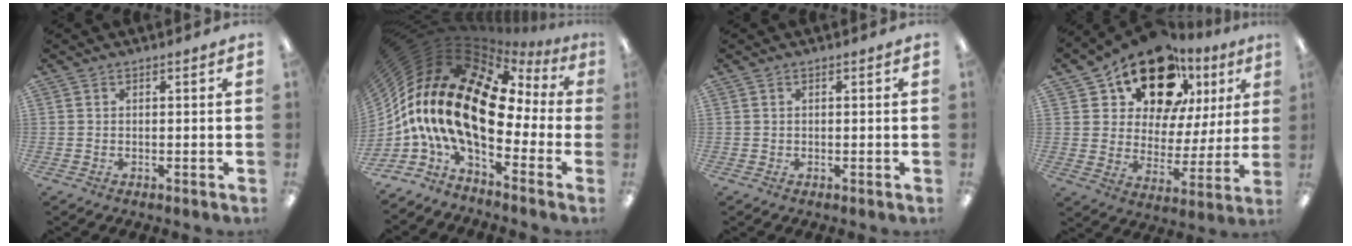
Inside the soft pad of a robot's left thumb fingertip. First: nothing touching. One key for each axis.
{"total": 21.8, "fx": -0.1, "fy": 11.2, "fz": 18.7, "tx": -0.409, "ty": -0.022, "tz": 0.007}
{"total": 0.0}
{"total": 19.0, "fx": 12.5, "fy": 10.3, "fz": 9.7, "tx": -0.167, "ty": -0.070, "tz": 0.222}